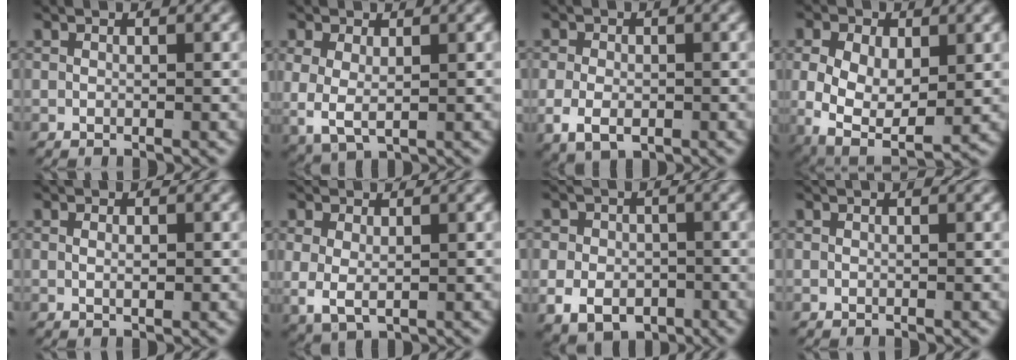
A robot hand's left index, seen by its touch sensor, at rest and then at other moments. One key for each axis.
{"total": 5.0, "fx": 0.0, "fy": 4.1, "fz": 2.9, "tx": -0.086, "ty": -0.020, "tz": 0.009}
{"total": 3.6, "fx": -1.1, "fy": 2.5, "fz": 2.4, "tx": -0.049, "ty": -0.022, "tz": -0.003}
{"total": 11.1, "fx": -3.0, "fy": 9.0, "fz": 5.8, "tx": -0.151, "ty": -0.064, "tz": -0.033}
{"total": 0.9, "fx": 0.0, "fy": 0.0, "fz": 0.9, "tx": -0.014, "ty": -0.008, "tz": 0.005}
{"total": 3.8, "fx": 0.0, "fy": 2.9, "fz": 2.4, "tx": -0.071, "ty": -0.024, "tz": 0.017}
{"total": 6.3, "fx": -2.7, "fy": 5.1, "fz": 2.5, "tx": -0.036, "ty": -0.026, "tz": -0.037}
{"total": 0.0}